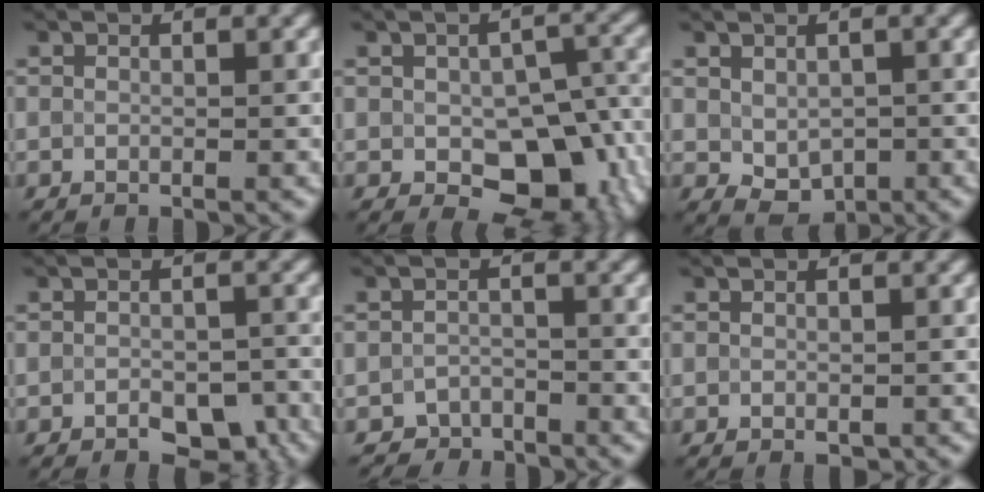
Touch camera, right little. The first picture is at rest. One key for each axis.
{"total": 9.1, "fx": -2.8, "fy": 5.2, "fz": 6.9, "tx": -0.104, "ty": -0.024, "tz": -0.016}
{"total": 1.8, "fx": -0.3, "fy": 1.2, "fz": 1.2, "tx": -0.029, "ty": -0.007, "tz": 0.016}
{"total": 3.0, "fx": -2.2, "fy": 1.1, "fz": 1.7, "tx": -0.025, "ty": 0.002, "tz": -0.019}
{"total": 2.2, "fx": -2.0, "fy": 0.3, "fz": -0.8, "tx": 0.014, "ty": 0.008, "tz": -0.028}
{"total": 0.5, "fx": -0.4, "fy": -0.3, "fz": 0.0, "tx": -0.007, "ty": -0.002, "tz": 0.007}